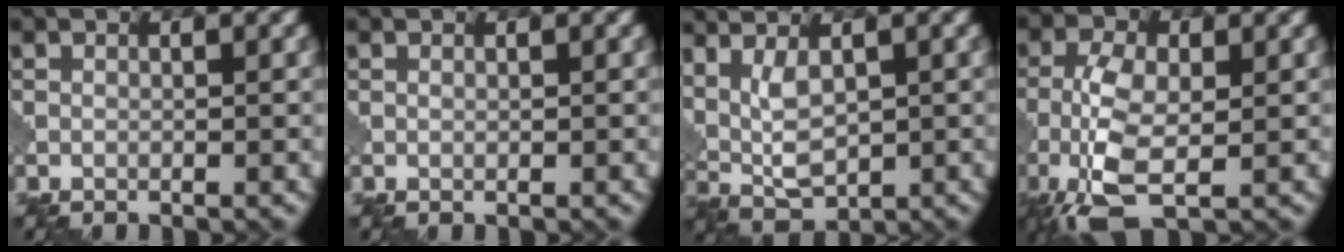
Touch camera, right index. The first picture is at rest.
{"total": 0.0}
{"total": 4.0, "force": [1.3, 1.7, 3.4], "torque": [-0.074, -0.005, 0.030]}
{"total": 6.8, "force": [-2.2, 3.2, 5.6], "torque": [-0.135, -0.006, -0.052]}